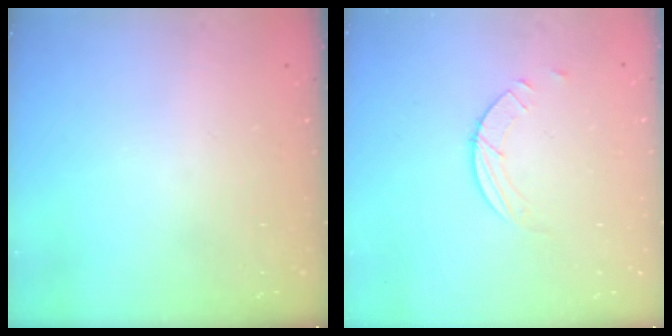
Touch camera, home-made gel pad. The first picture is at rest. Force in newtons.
{"total": 2.6, "press": 2.6, "slide": 0.3}